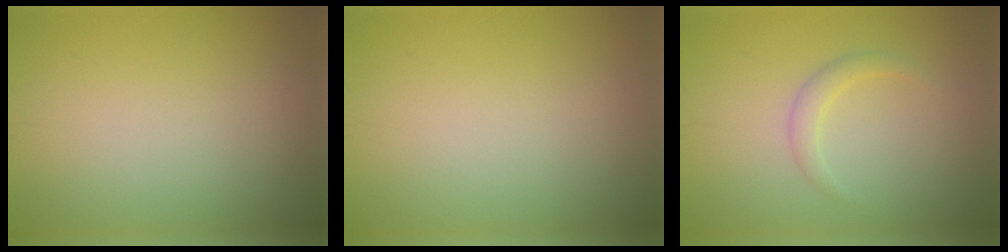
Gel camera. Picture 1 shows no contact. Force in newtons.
{"total": 0.0}
{"total": 1.5, "press": 1.5, "slide": 0.1}